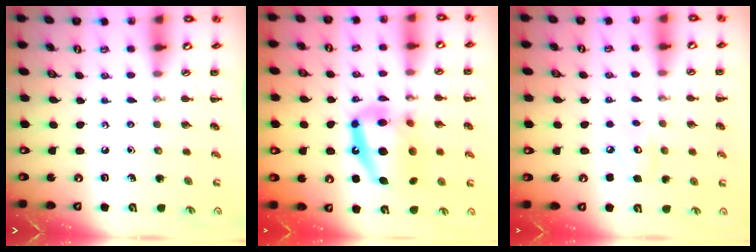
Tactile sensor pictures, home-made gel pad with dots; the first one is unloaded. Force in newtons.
{"total": 16.3, "press": 15.7, "slide": 4.4}
{"total": 4.1, "press": 4.1, "slide": 0.6}